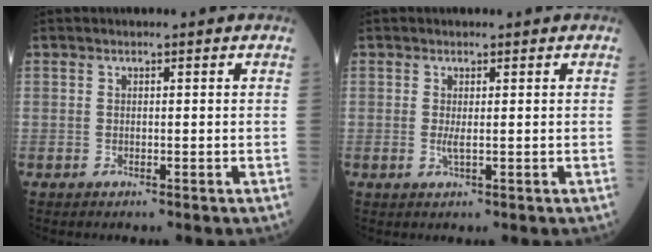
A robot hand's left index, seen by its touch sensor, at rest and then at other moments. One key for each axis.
{"total": 1.0, "fx": 0.0, "fy": 0.1, "fz": 1.0, "tx": -0.024, "ty": -0.001, "tz": 0.002}